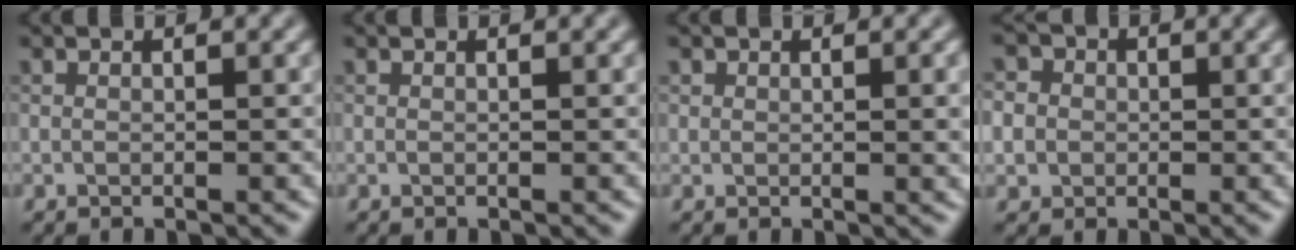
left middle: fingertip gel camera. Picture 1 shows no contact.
{"total": 0.0}
{"total": 1.9, "force": [0.6, 0.8, 1.6], "torque": [-0.018, 0.000, 0.023]}
{"total": 4.8, "force": [1.2, 4.3, 1.8], "torque": [-0.050, 0.032, 0.010]}